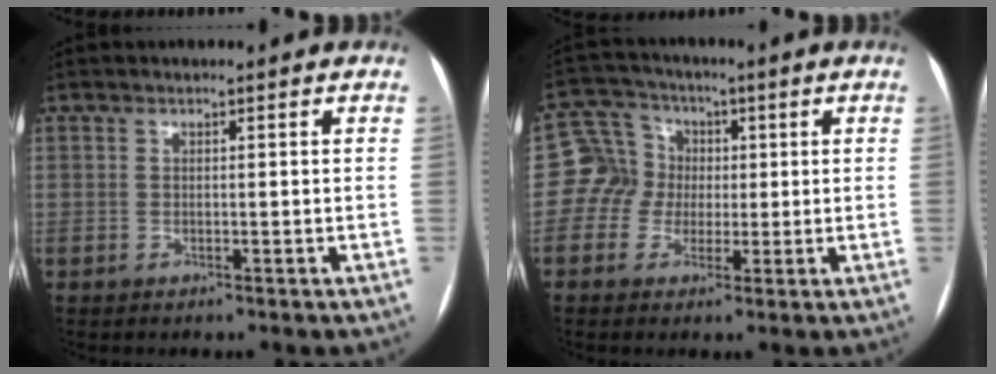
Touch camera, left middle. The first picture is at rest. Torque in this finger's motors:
{"motor_torque": [0.04, 0.01, -0.22, -0.03]}